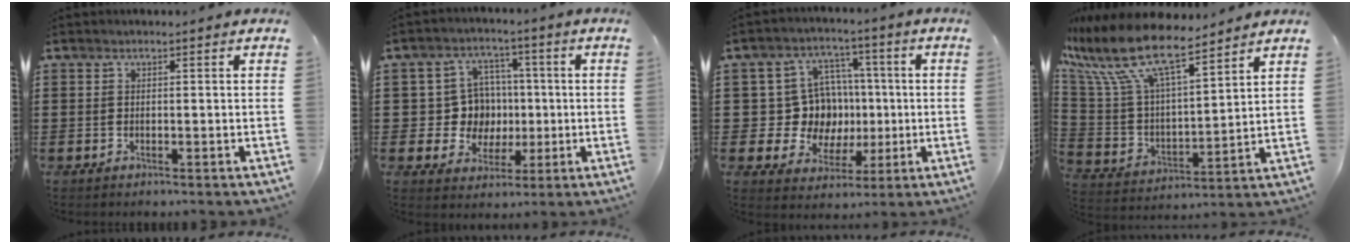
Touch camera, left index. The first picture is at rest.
{"total": 8.3, "force": [0.5, 7.9, 2.5], "torque": [-0.067, 0.013, 0.017]}
{"total": 10.4, "force": [0.9, 9.8, 3.3], "torque": [-0.089, 0.006, 0.030]}
{"total": 12.7, "force": [9.7, 3.2, 7.4], "torque": [-0.192, -0.054, 0.168]}